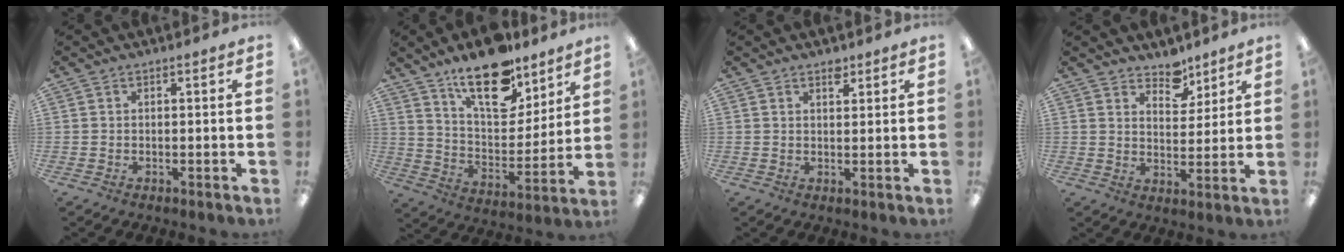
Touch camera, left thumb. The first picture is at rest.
{"total": 19.4, "force": [13.9, 8.5, 10.6], "torque": [-0.165, -0.084, 0.236]}
{"total": 2.3, "force": [1.8, 1.1, 0.9], "torque": [-0.003, -0.010, 0.030]}
{"total": 6.9, "force": [5.8, 3.4, 1.6], "torque": [-0.003, -0.045, 0.102]}